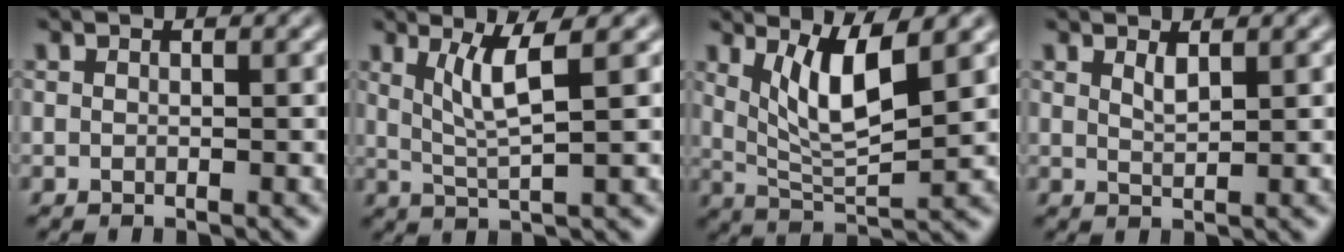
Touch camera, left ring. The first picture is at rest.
{"total": 3.7, "force": [1.5, 0.5, 3.3], "torque": [-0.068, -0.006, 0.036]}
{"total": 5.2, "force": [2.1, 1.3, 4.6], "torque": [-0.091, -0.012, 0.048]}
{"total": 1.2, "force": [0.8, 0.2, 0.8], "torque": [-0.016, -0.002, 0.016]}